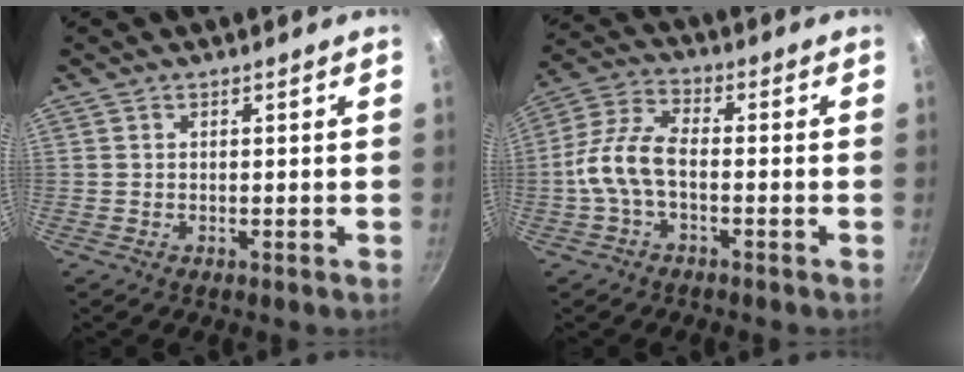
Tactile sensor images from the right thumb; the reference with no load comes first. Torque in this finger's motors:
{"motor_torque": [0.20, 0.05, 1.37, -0.53, 0.09]}